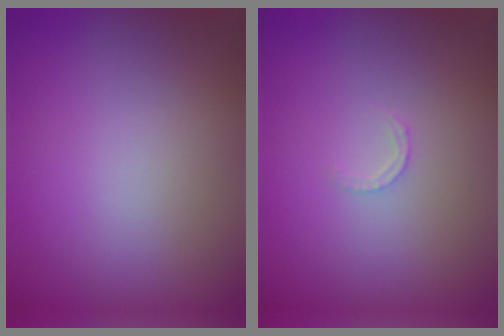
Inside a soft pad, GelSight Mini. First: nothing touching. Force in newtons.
{"total": 0.9, "press": 0.9, "slide": 0.2}